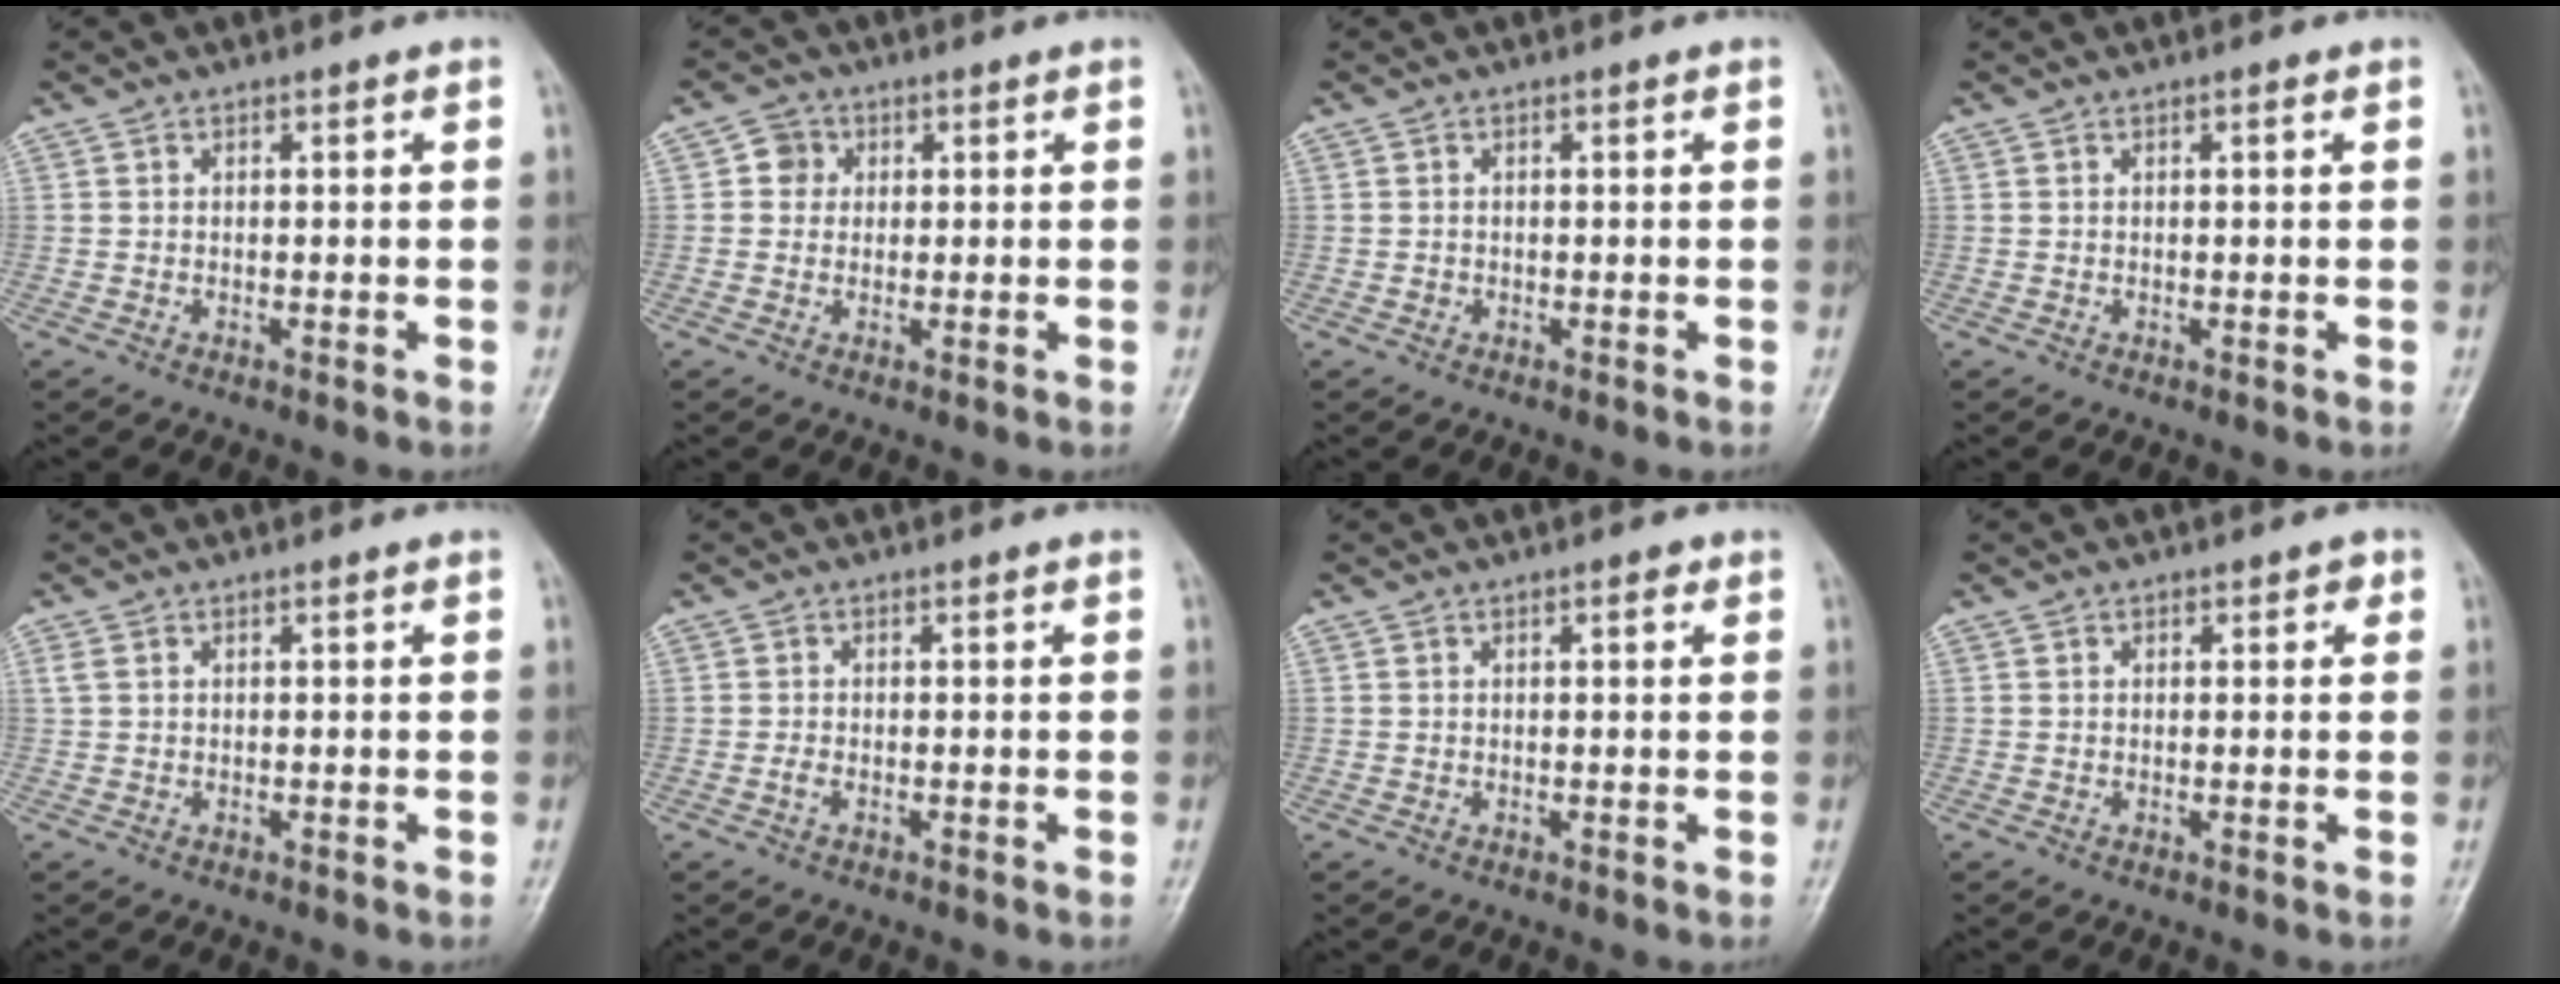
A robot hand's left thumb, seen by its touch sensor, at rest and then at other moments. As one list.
[{"total": 3.2, "force": [0.6, 3.0, 0.9], "torque": [0.007, 0.004, 0.002]}, {"total": 0.6, "force": [-0.2, 0.6, 0.1], "torque": [0.001, 0.002, -0.004]}, {"total": 0.6, "force": [0.2, 0.1, 0.5], "torque": [-0.009, 0.000, 0.003]}, {"total": 1.1, "force": [0.4, 0.7, 0.7], "torque": [-0.018, 0.007, 0.011]}, {"total": 1.0, "force": [-0.3, 0.6, 0.8], "torque": [-0.016, -0.002, -0.008]}, {"total": 1.3, "force": [0.6, 0.6, 1.0], "torque": [-0.011, 0.001, 0.005]}, {"total": 1.8, "force": [0.8, 1.2, 1.1], "torque": [0.002, 0.001, 0.006]}]